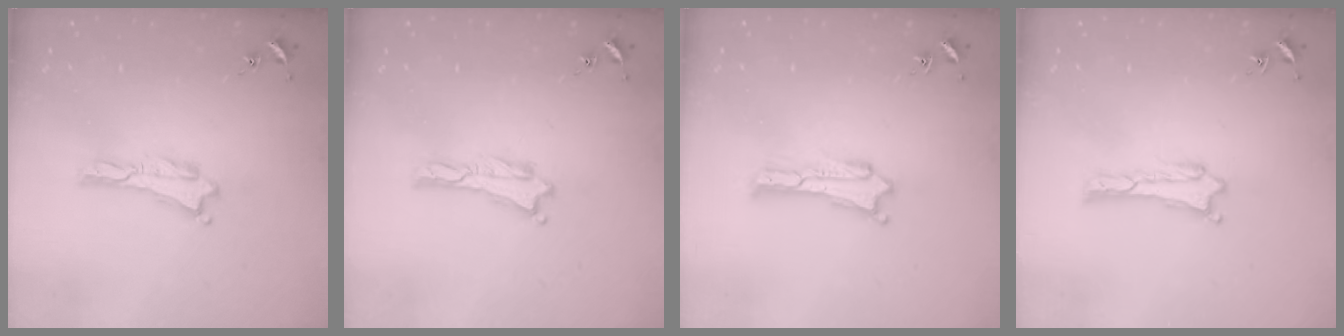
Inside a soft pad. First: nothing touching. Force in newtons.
{"total": 0.0}
{"total": 0.0}
{"total": 0.0}